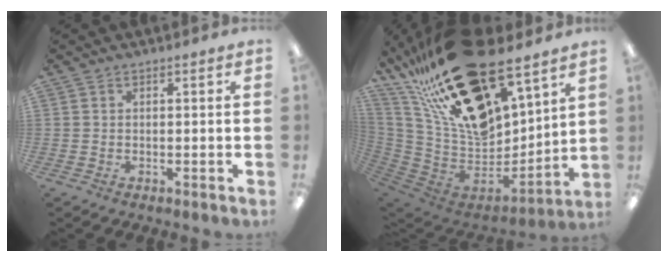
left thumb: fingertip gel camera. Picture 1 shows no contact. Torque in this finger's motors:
{"motor_torque": [2.59, 2.42, 1.38, -1.38, 0.69]}